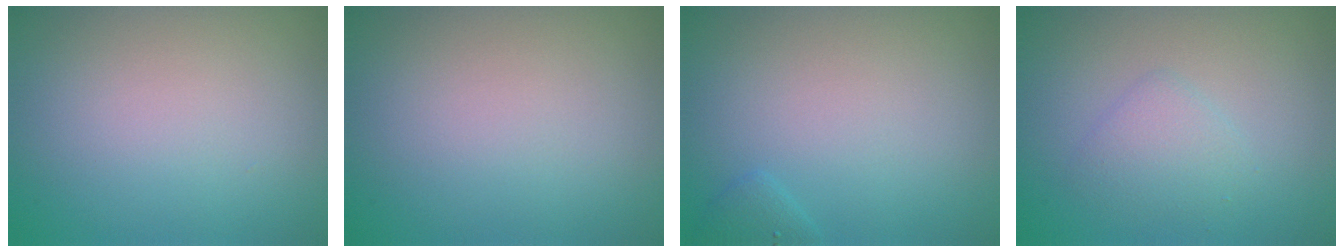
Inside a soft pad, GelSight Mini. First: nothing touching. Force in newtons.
{"total": 0.0}
{"total": 0.9, "press": 0.9, "slide": 0.0}
{"total": 1.9, "press": 1.9, "slide": 0.2}